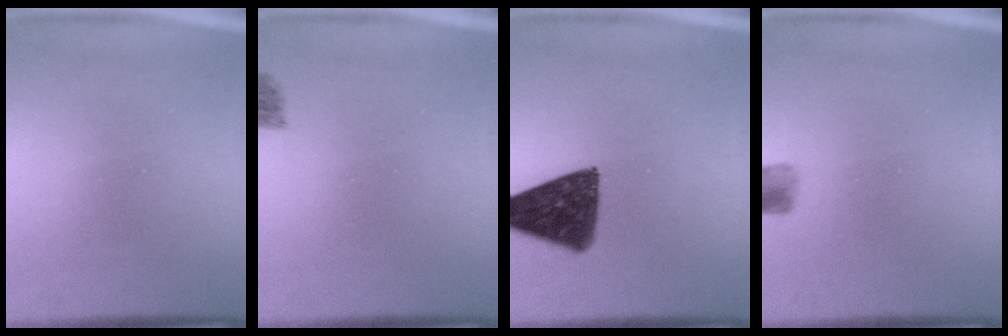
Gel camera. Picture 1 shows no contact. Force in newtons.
{"total": 1.8}
{"total": 12.4}
{"total": 2.4}